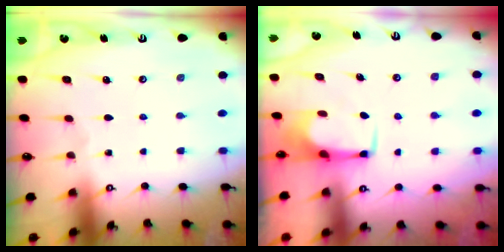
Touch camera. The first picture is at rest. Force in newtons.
{"total": 2.7, "press": 2.6, "slide": 0.4}